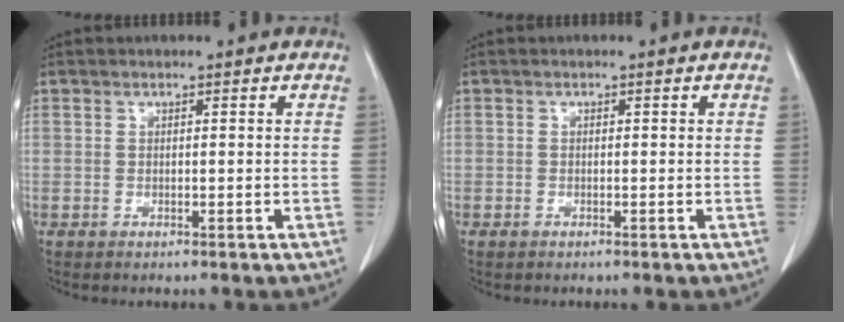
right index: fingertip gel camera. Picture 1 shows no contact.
{"total": 0.5, "force": [-0.4, 0.3, 0.2], "torque": [-0.004, 0.001, -0.007]}